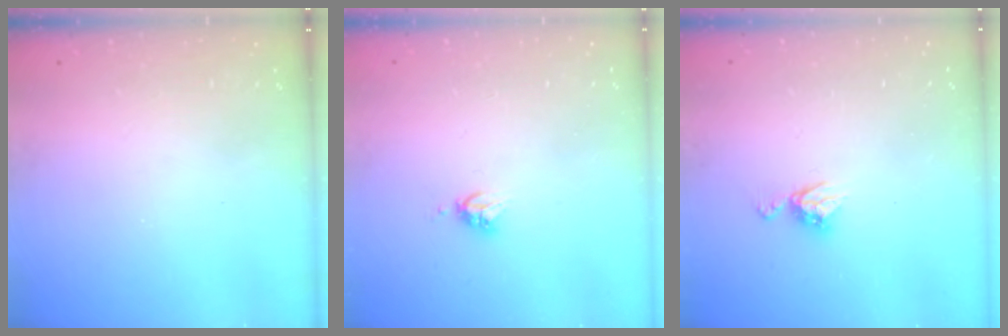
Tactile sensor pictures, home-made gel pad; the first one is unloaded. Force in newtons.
{"total": 4.3, "press": 4.2, "slide": 0.6}
{"total": 6.0, "press": 6.0, "slide": 0.4}